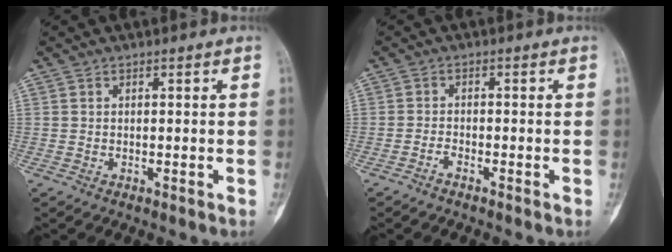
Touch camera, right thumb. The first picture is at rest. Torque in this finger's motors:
{"motor_torque": [-0.03, 0.11, -0.21, -0.03, 0.00]}